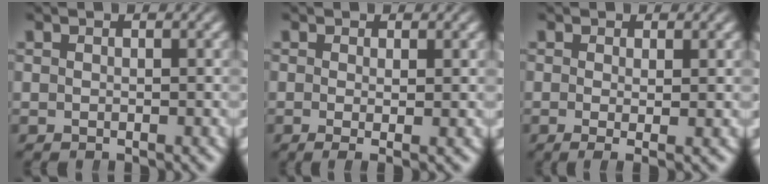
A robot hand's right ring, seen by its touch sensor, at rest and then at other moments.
{"total": 1.6, "force": [-0.6, 0.3, 1.5], "torque": [-0.037, -0.014, -0.007]}
{"total": 2.0, "force": [-0.8, 0.4, 1.8], "torque": [-0.043, -0.017, -0.008]}